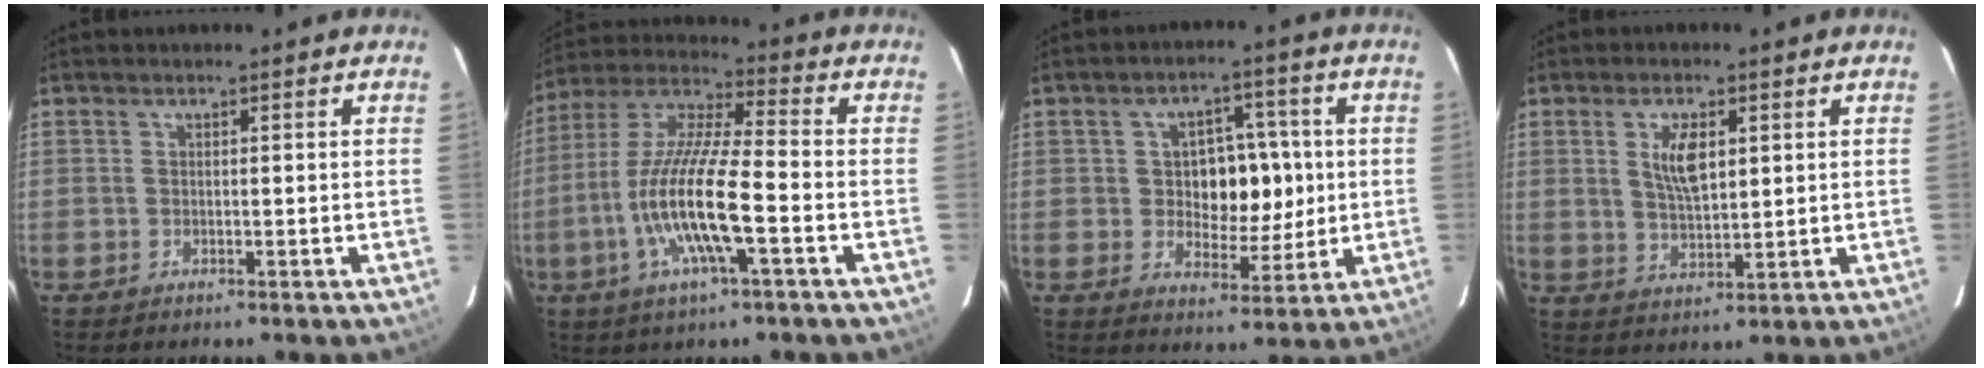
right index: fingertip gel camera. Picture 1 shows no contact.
{"total": 15.2, "force": [-4.8, 2.5, 14.2], "torque": [-0.285, -0.009, -0.096]}
{"total": 9.2, "force": [0.4, 6.7, 6.3], "torque": [-0.107, 0.009, 0.013]}
{"total": 6.3, "force": [2.0, 2.9, 5.3], "torque": [-0.094, 0.002, 0.041]}